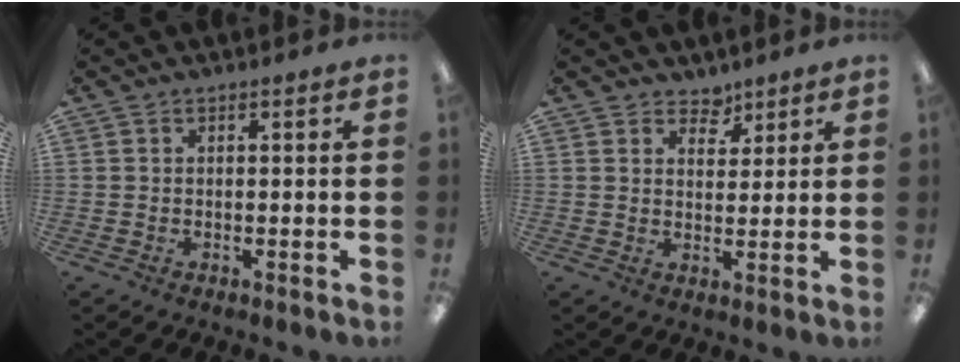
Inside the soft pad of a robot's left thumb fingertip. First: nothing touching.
{"total": 4.1, "force": [3.4, 2.2, 0.6], "torque": [0.003, -0.022, 0.059]}